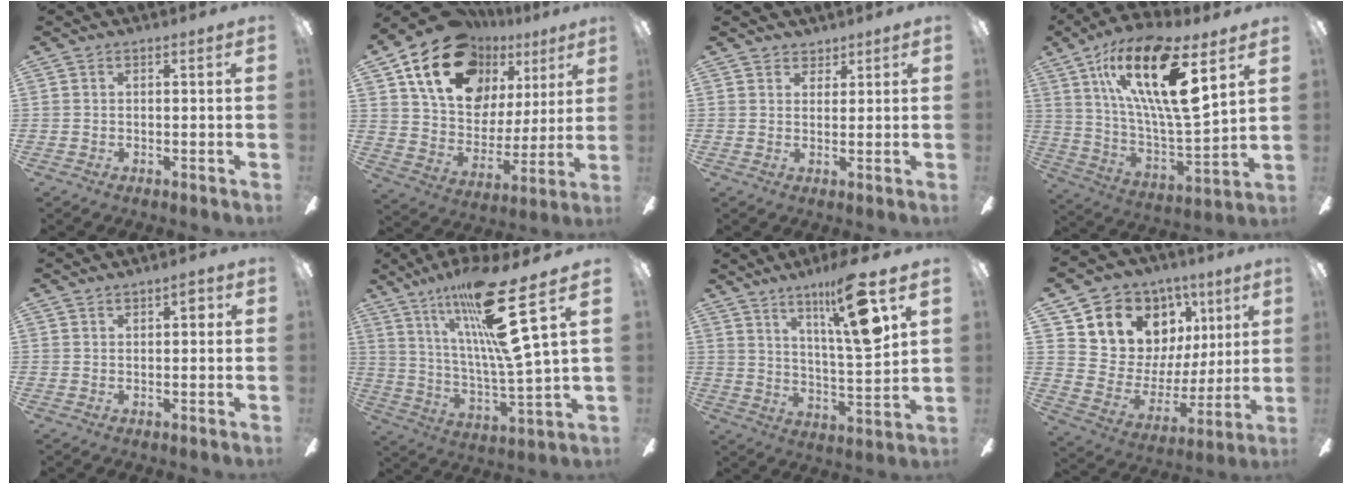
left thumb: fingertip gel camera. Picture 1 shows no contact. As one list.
[{"total": 20.4, "force": [12.5, 12.9, 9.7], "torque": [-0.175, -0.062, 0.230]}, {"total": 2.5, "force": [2.1, 1.4, 0.0], "torque": [0.012, -0.010, 0.037]}, {"total": 23.3, "force": [12.0, 6.1, 18.9], "torque": [-0.347, -0.060, 0.191]}, {"total": 2.4, "force": [0.9, 1.1, 2.0], "torque": [-0.016, -0.003, 0.009]}, {"total": 23.6, "force": [13.7, 3.4, 18.9], "torque": [-0.342, -0.073, 0.206]}, {"total": 17.7, "force": [10.0, 3.2, 14.3], "torque": [-0.234, -0.039, 0.148]}, {"total": 12.0, "force": [7.4, 8.9, 3.3], "torque": [-0.079, -0.056, 0.145]}]